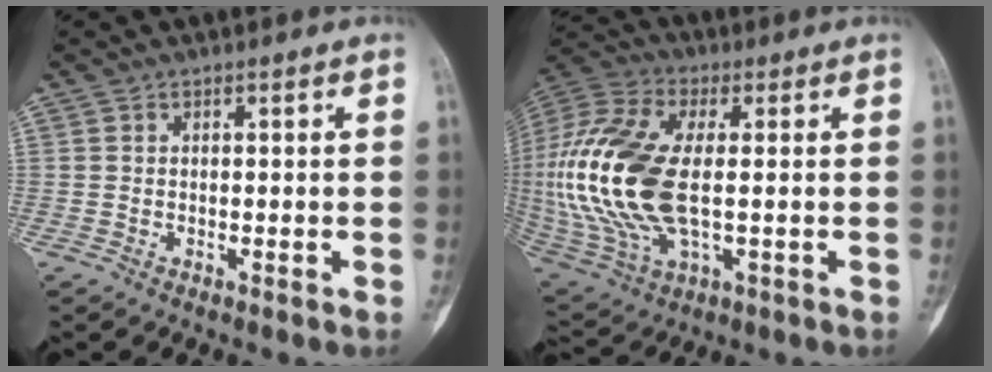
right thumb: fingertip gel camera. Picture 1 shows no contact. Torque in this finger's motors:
{"motor_torque": [2.22, 2.11, 1.46, -1.31, 0.64]}